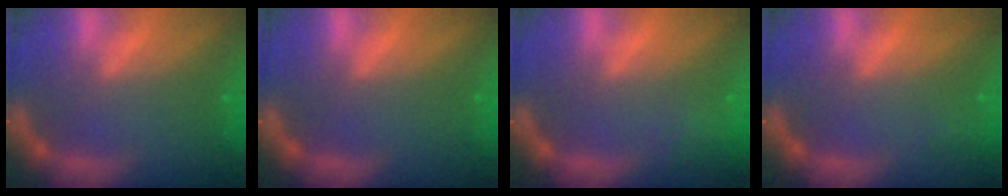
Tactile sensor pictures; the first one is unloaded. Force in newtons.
{"total": 0.0}
{"total": 2.9}
{"total": 0.9}